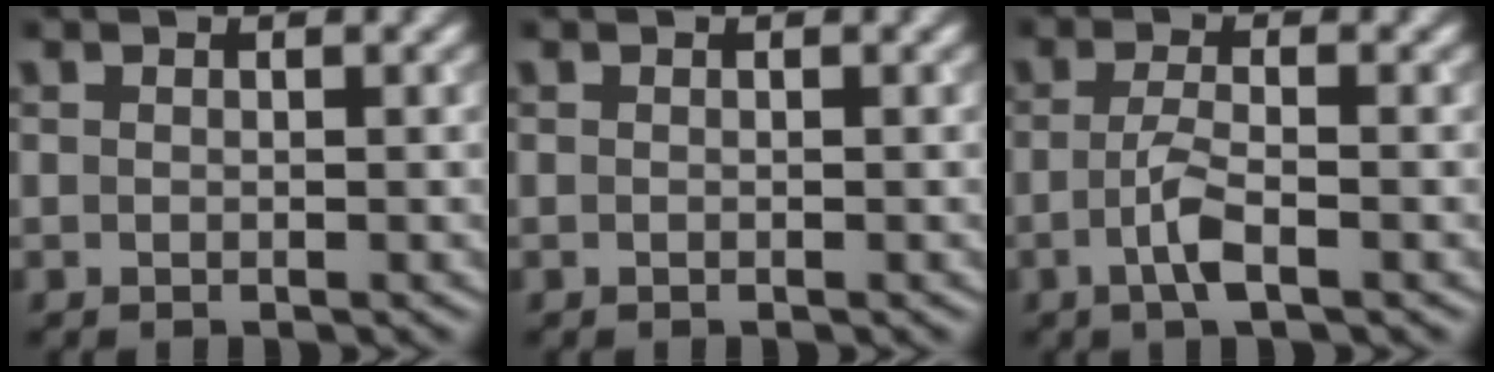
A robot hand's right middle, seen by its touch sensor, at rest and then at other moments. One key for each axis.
{"total": 0.0}
{"total": 2.7, "fx": -0.9, "fy": 0.6, "fz": 2.5, "tx": -0.052, "ty": 0.000, "tz": -0.023}